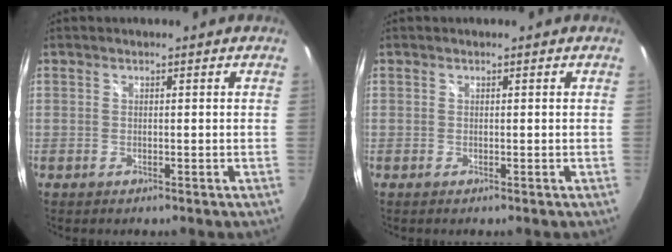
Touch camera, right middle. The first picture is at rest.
{"total": 0.0}